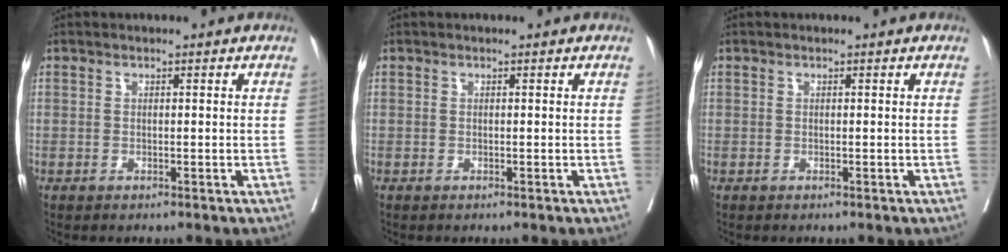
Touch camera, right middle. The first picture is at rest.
{"total": 0.0}
{"total": 0.0}